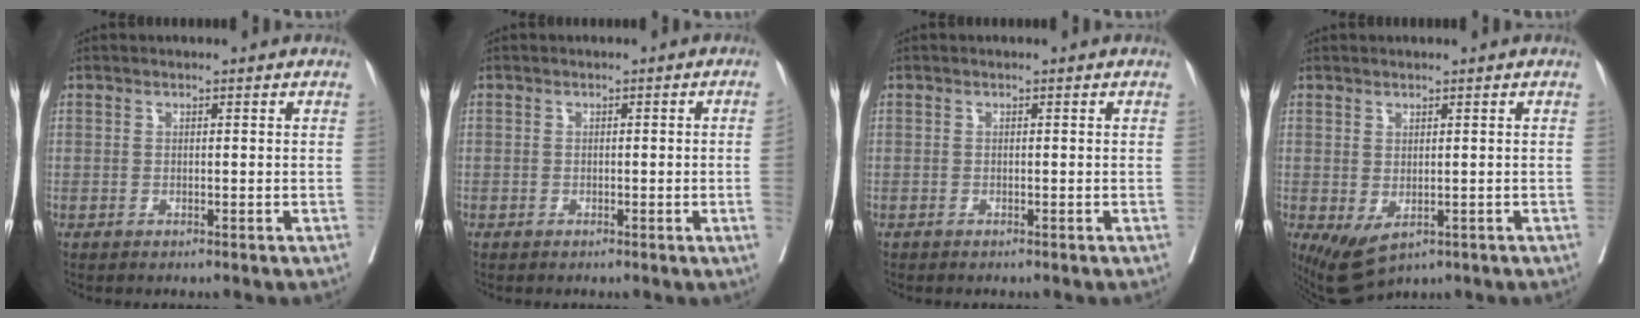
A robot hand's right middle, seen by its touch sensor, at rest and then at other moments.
{"total": 1.7, "force": [-0.4, -0.1, 1.6], "torque": [-0.021, 0.005, -0.005]}
{"total": 0.0}
{"total": 4.7, "force": [-1.5, 2.3, 3.8], "torque": [-0.063, -0.011, -0.005]}